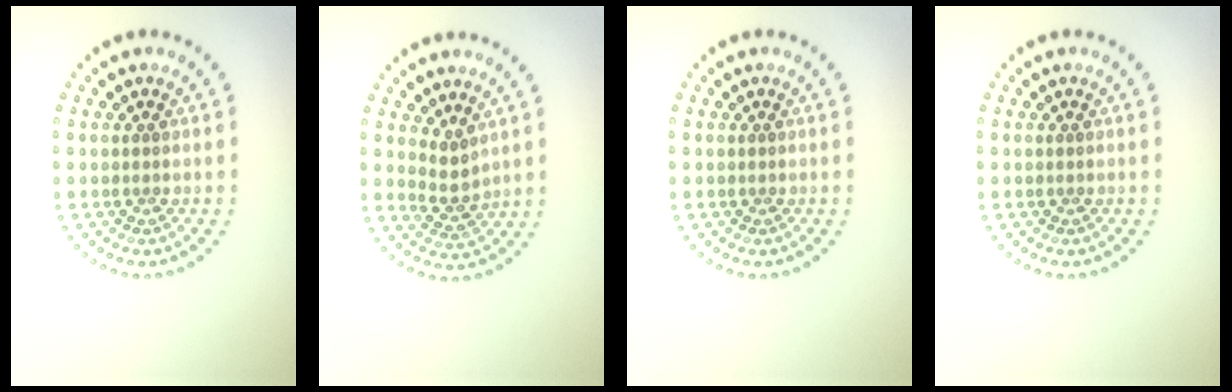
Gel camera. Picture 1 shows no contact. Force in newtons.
{"total": 2.0, "press": 1.6, "slide": 1.2}
{"total": 0.0}
{"total": 0.0}